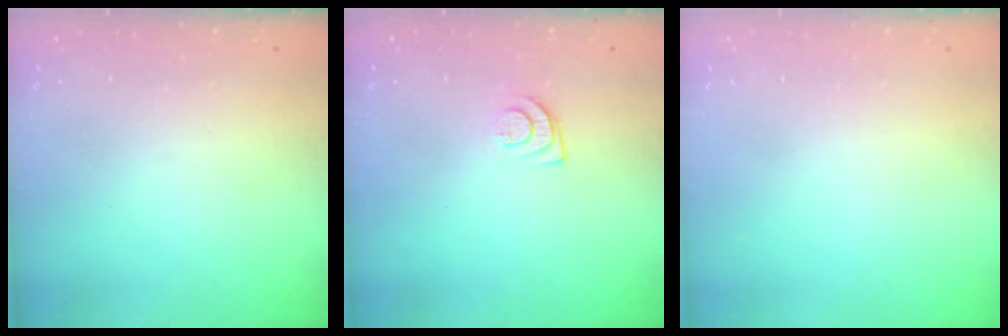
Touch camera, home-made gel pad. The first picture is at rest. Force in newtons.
{"total": 7.9, "press": 7.8, "slide": 0.7}
{"total": 1.5, "press": 1.5, "slide": 0.1}